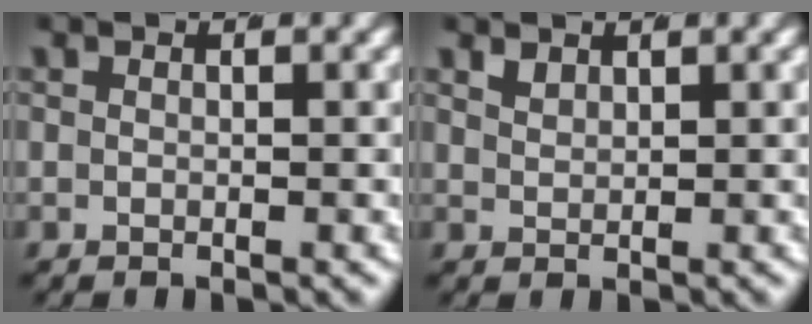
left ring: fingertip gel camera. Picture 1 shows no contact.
{"total": 1.2, "force": [1.1, -0.2, 0.2], "torque": [-0.006, -0.007, 0.033]}